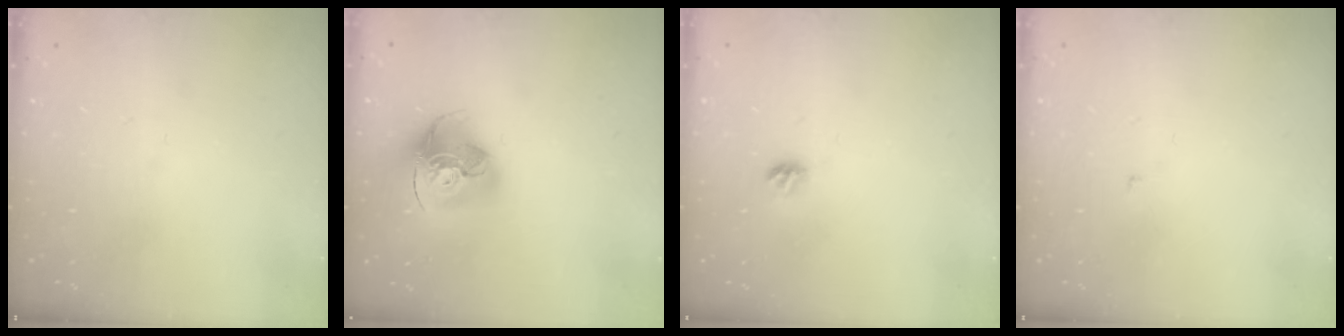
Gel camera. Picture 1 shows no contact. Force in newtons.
{"total": 15.5, "press": 15.4, "slide": 1.7}
{"total": 5.4, "press": 5.4, "slide": 0.5}
{"total": 1.8, "press": 1.8, "slide": 0.2}